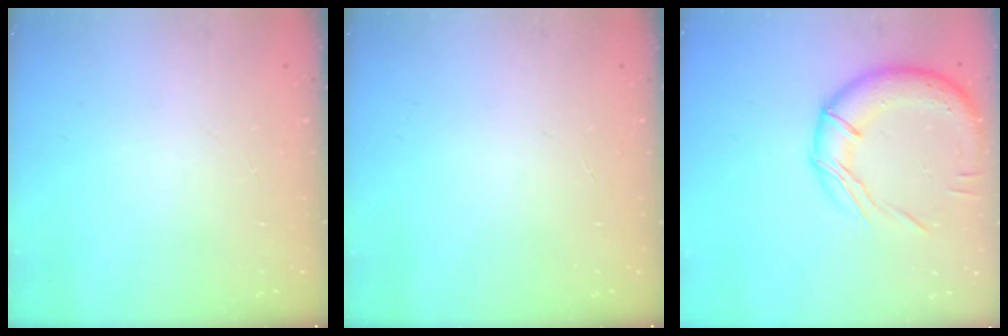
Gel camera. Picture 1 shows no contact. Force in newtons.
{"total": 0.0}
{"total": 17.1, "press": 17.0, "slide": 1.9}